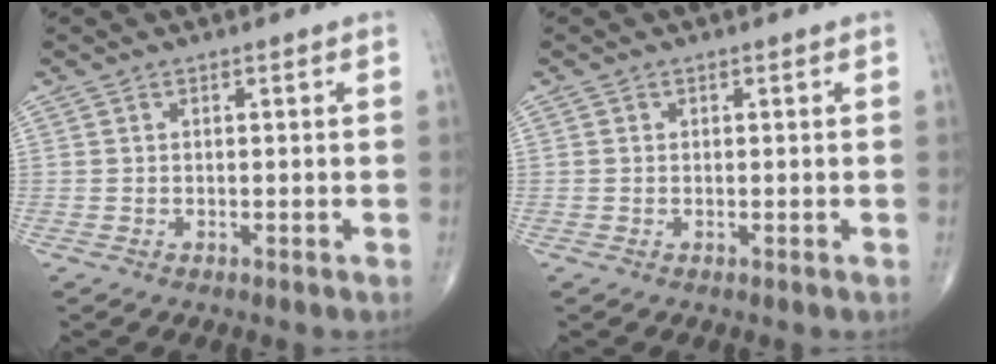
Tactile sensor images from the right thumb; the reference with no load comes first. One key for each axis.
{"total": 0.0}